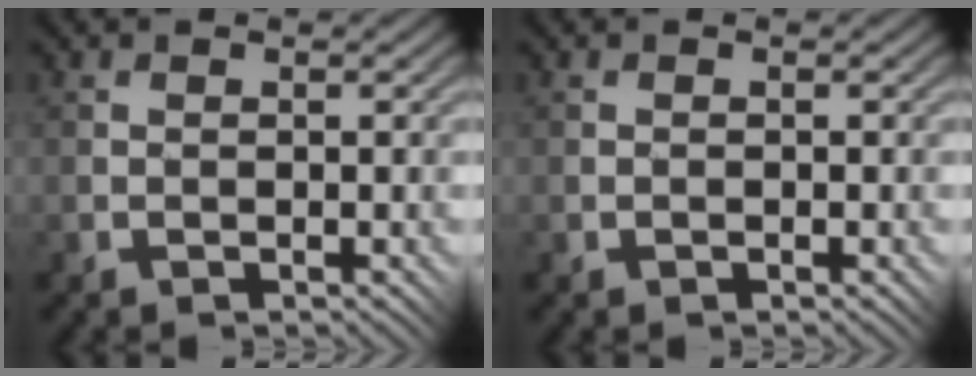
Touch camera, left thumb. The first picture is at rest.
{"total": 0.0}